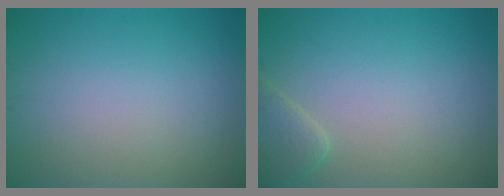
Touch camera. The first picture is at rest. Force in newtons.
{"total": 2.2, "press": 2.2, "slide": 0.1}